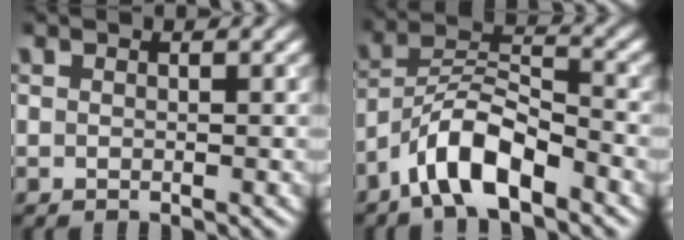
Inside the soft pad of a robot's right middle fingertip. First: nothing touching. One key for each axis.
{"total": 6.3, "fx": -4.3, "fy": 1.9, "fz": 4.2, "tx": -0.073, "ty": 0.010, "tz": -0.086}